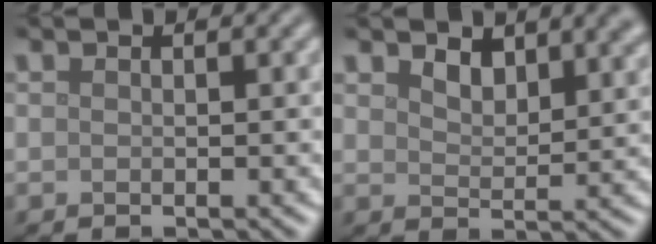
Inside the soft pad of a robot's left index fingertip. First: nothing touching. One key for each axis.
{"total": 3.2, "fx": 2.4, "fy": 1.5, "fz": 1.6, "tx": -0.036, "ty": -0.003, "tz": 0.039}